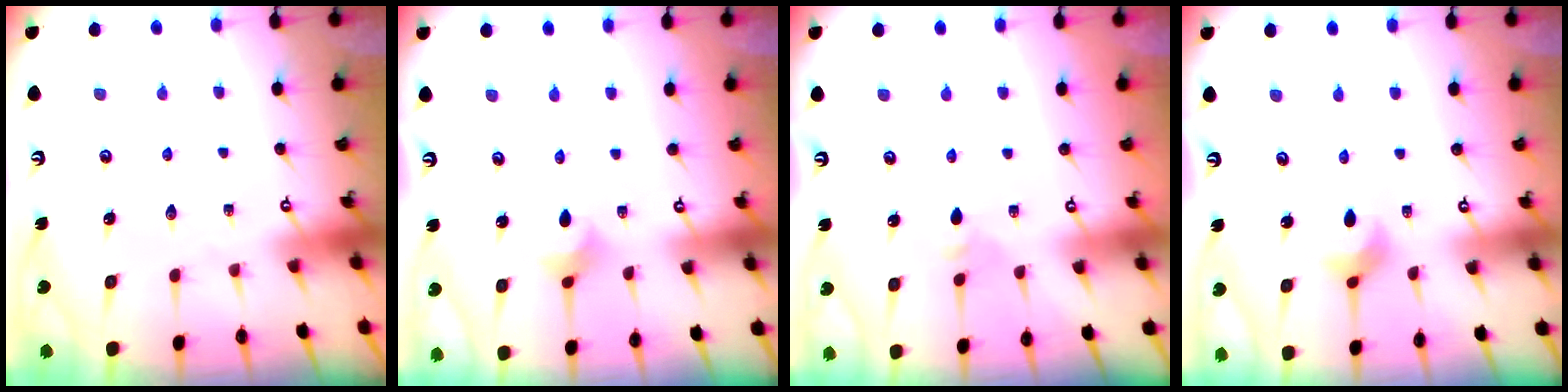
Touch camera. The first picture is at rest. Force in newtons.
{"total": 3.8, "press": 3.7, "slide": 0.8}
{"total": 2.3, "press": 2.2, "slide": 0.8}
{"total": 3.1, "press": 3.1, "slide": 0.4}